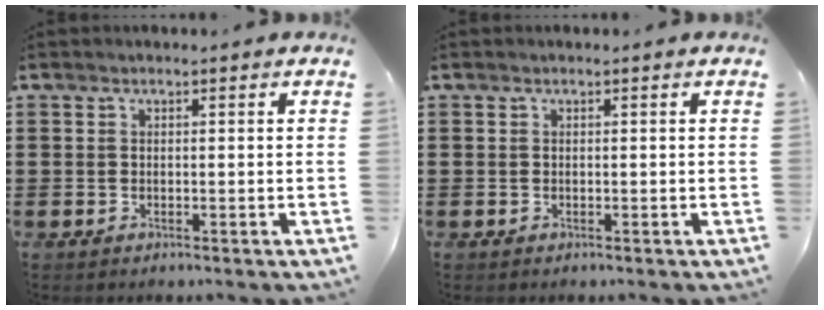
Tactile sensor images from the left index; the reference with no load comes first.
{"total": 0.0}